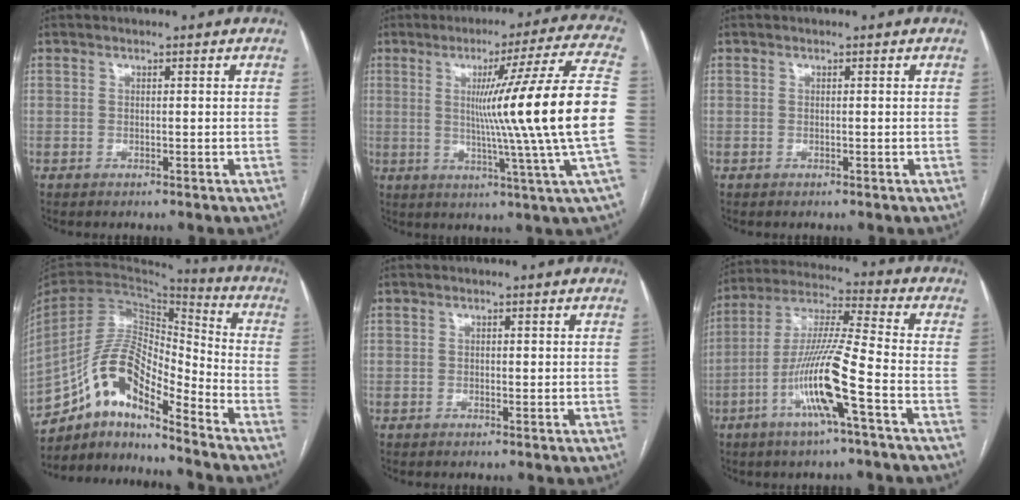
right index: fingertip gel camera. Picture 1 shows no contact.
{"total": 20.0, "force": [-0.1, -3.5, 19.7], "torque": [-0.255, -0.010, -0.018]}
{"total": 0.0}
{"total": 14.4, "force": [-10.3, 3.5, 9.4], "torque": [-0.177, 0.034, -0.186]}
{"total": 0.7, "force": [0.1, 0.4, 0.6], "torque": [-0.010, 0.001, 0.001]}
{"total": 13.4, "force": [-5.2, -0.3, 12.3], "torque": [-0.248, 0.001, -0.103]}